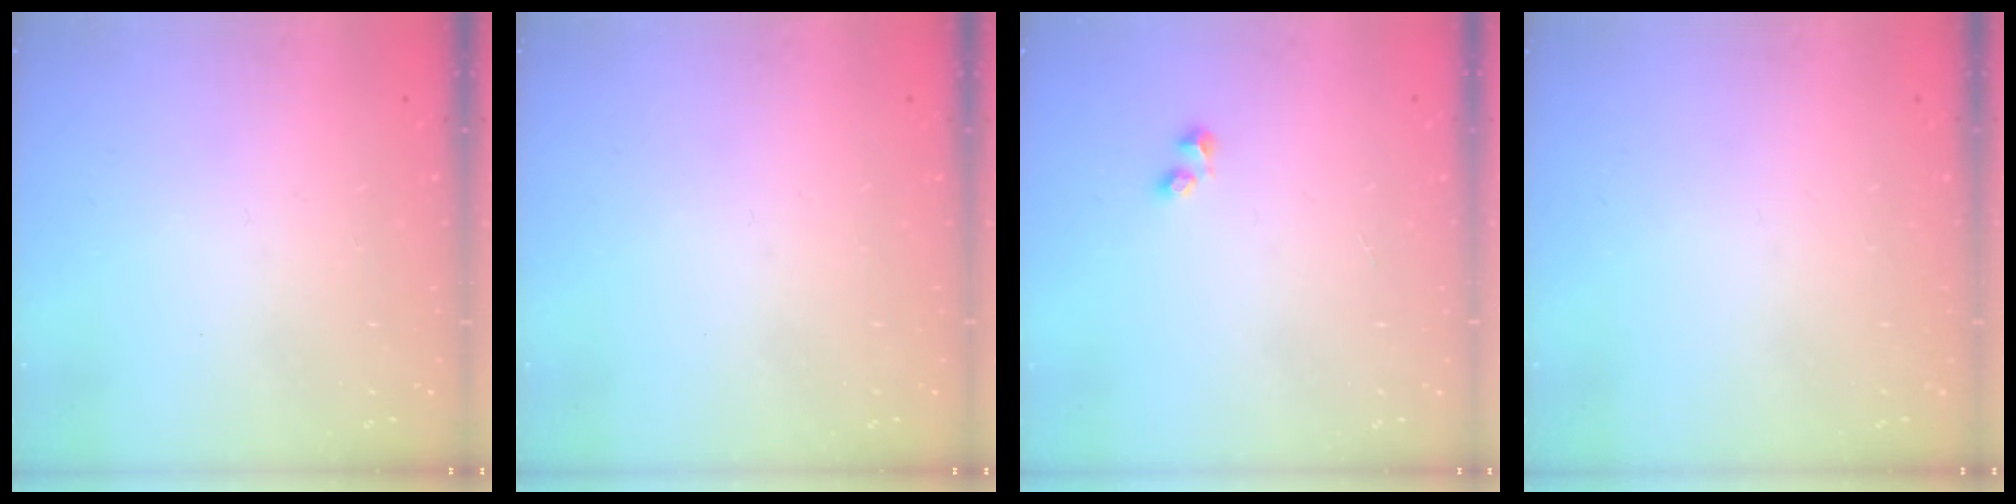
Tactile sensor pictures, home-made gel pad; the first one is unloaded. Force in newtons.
{"total": 0.0}
{"total": 1.5, "press": 1.2, "slide": 0.8}
{"total": 0.0}